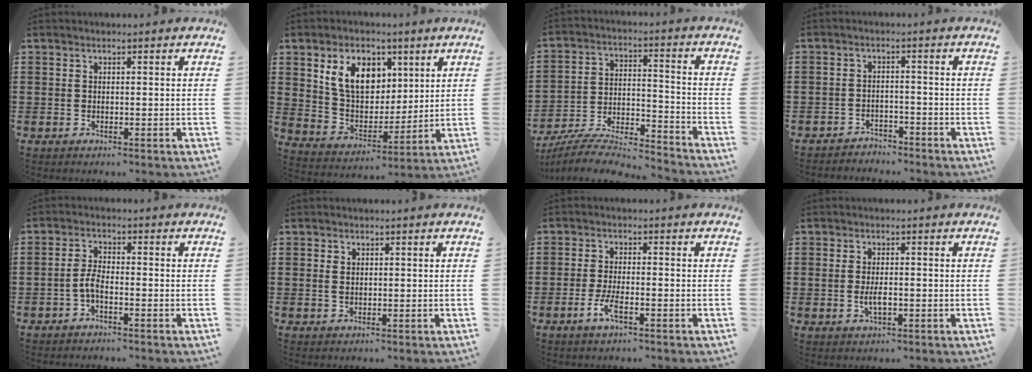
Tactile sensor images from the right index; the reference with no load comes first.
{"total": 9.3, "force": [4.1, 6.4, 5.4], "torque": [-0.119, 0.012, 0.075]}
{"total": 7.3, "force": [-6.9, 0.7, 2.5], "torque": [-0.051, -0.003, -0.137]}
{"total": 2.6, "force": [-2.5, 0.5, -0.1], "torque": [-0.007, 0.002, -0.055]}
{"total": 3.1, "force": [-1.2, 0.9, 2.7], "torque": [-0.063, -0.001, -0.027]}
{"total": 1.2, "force": [0.2, 0.9, 0.7], "torque": [-0.017, 0.005, 0.002]}
{"total": 3.3, "force": [-1.6, 0.8, 2.8], "torque": [-0.066, -0.006, -0.036]}
{"total": 3.0, "force": [-0.5, 1.3, 2.6], "torque": [-0.058, -0.001, -0.011]}